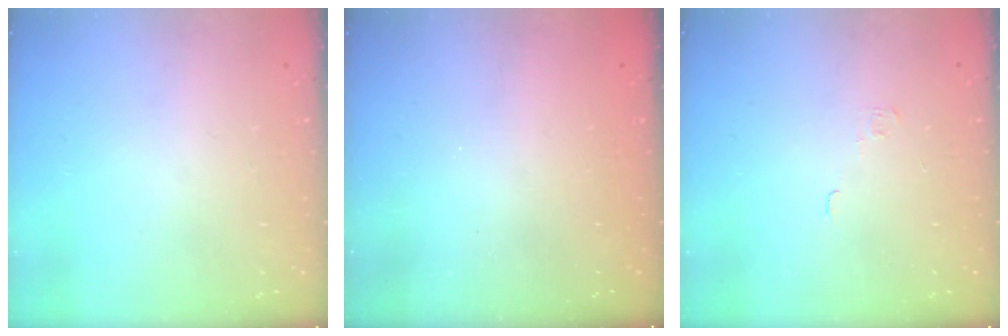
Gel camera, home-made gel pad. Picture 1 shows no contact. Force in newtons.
{"total": 2.4, "press": 2.2, "slide": 0.8}
{"total": 2.1, "press": 2.1, "slide": 0.3}